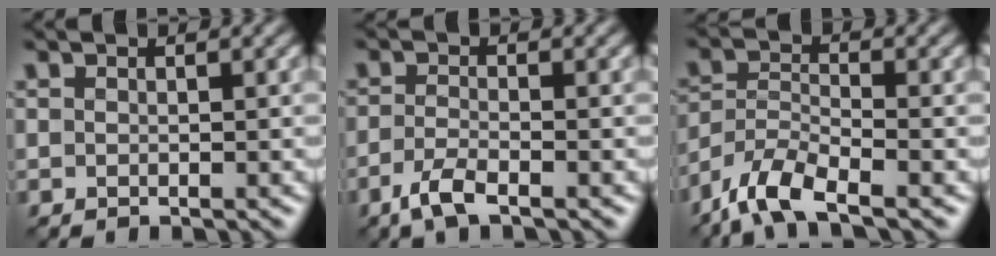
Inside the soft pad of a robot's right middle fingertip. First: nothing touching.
{"total": 2.4, "force": [-1.5, 0.7, 1.7], "torque": [-0.041, 0.000, -0.040]}
{"total": 5.7, "force": [-4.3, 1.8, 3.3], "torque": [-0.066, -0.002, -0.091]}